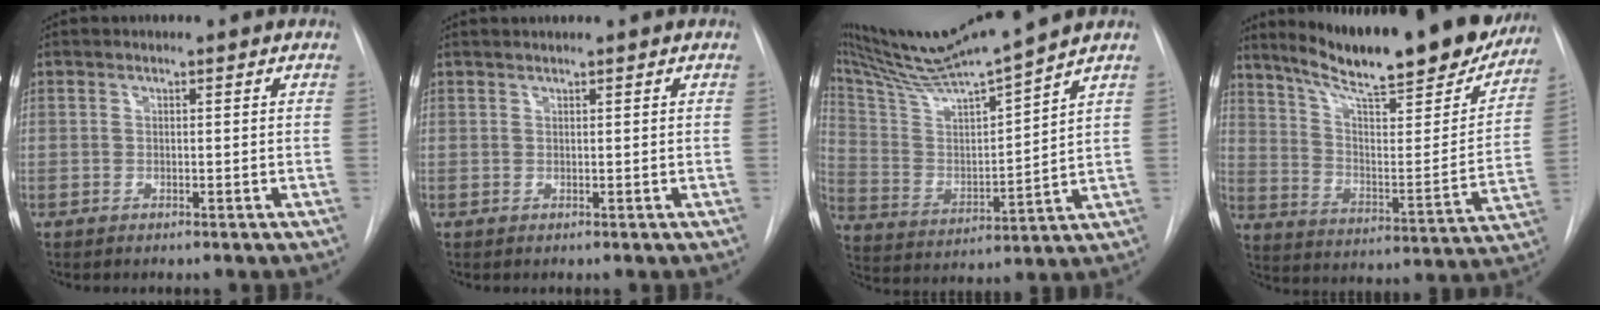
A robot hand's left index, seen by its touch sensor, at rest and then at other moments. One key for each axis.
{"total": 0.8, "fx": 0.7, "fy": -0.2, "fz": 0.3, "tx": -0.007, "ty": 0.008, "tz": 0.018}
{"total": 15.8, "fx": 14.0, "fy": -1.8, "fz": 7.2, "tx": -0.137, "ty": -0.005, "tz": 0.255}
{"total": 26.6, "fx": 22.2, "fy": 4.4, "fz": 14.0, "tx": -0.218, "ty": -0.045, "tz": 0.310}